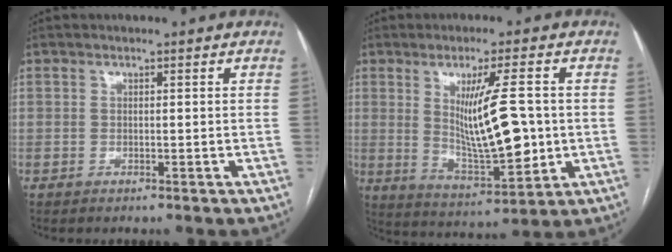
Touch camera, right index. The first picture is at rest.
{"total": 12.7, "force": [0.8, 2.4, 12.4], "torque": [-0.212, -0.017, 0.026]}